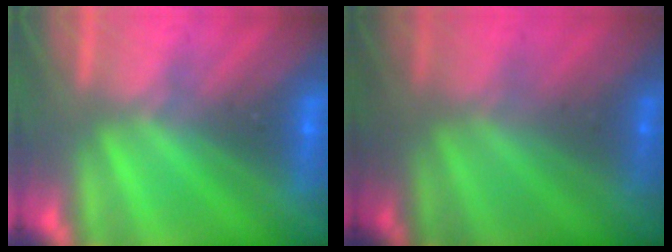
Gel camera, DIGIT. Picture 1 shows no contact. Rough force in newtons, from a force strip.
{"total": 1.0}